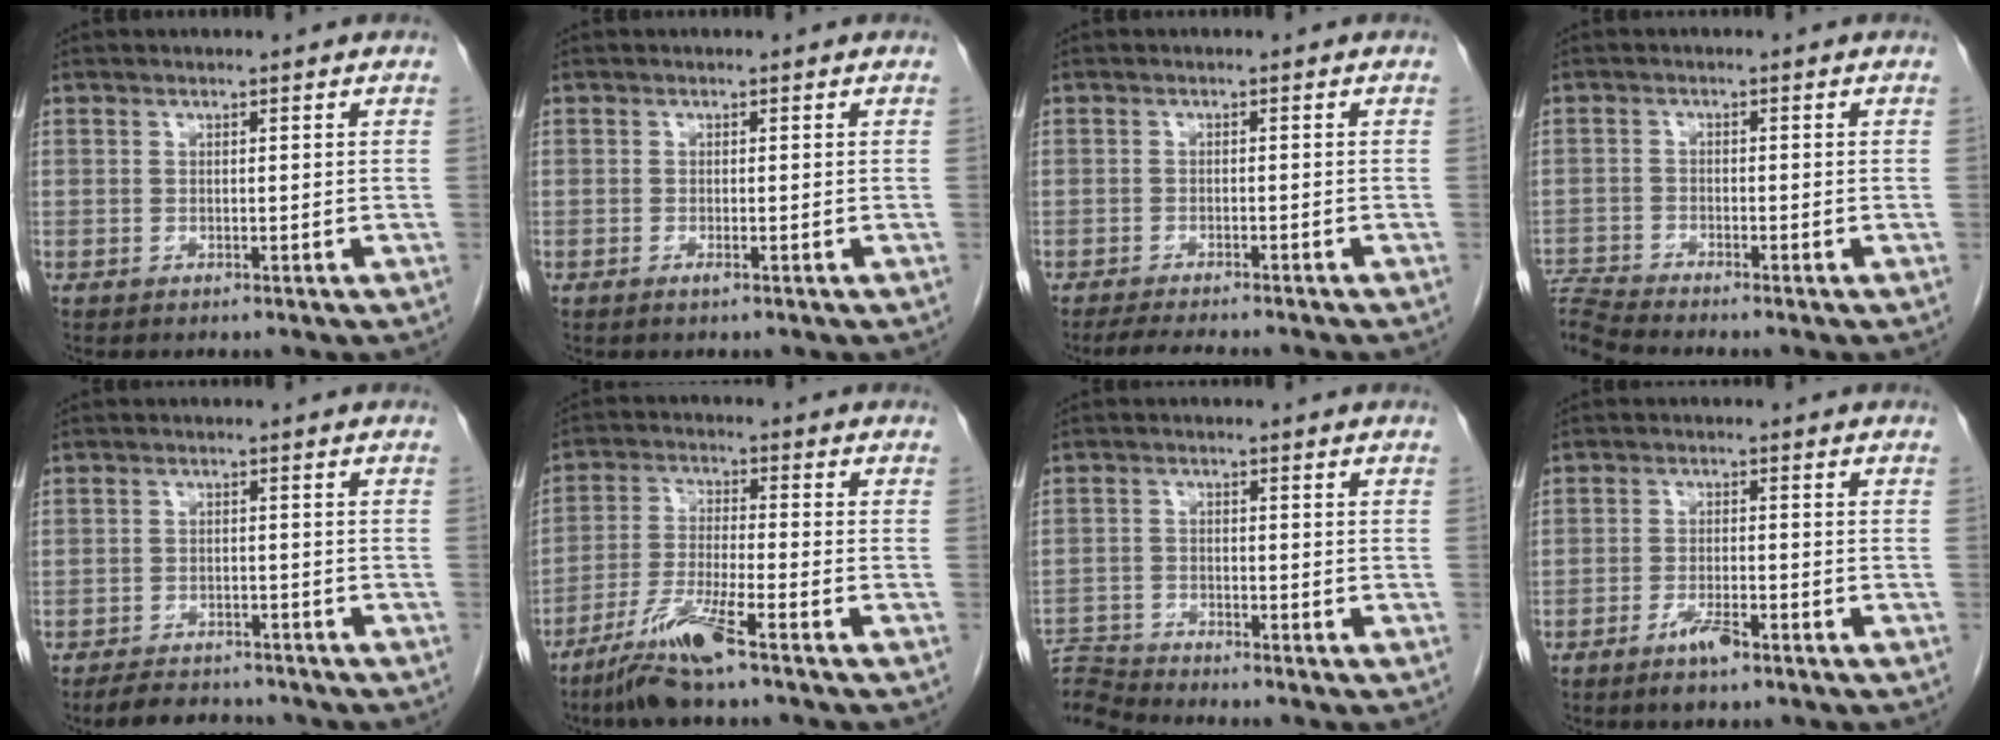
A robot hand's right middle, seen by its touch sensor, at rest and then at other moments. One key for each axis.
{"total": 0.7, "fx": -0.4, "fy": 0.0, "fz": 0.5, "tx": -0.011, "ty": -0.001, "tz": -0.007}
{"total": 7.0, "fx": -6.2, "fy": 0.4, "fz": 3.3, "tx": -0.048, "ty": -0.017, "tz": -0.092}
{"total": 5.0, "fx": -4.7, "fy": -1.7, "fz": 0.3, "tx": -0.015, "ty": -0.008, "tz": -0.092}
{"total": 6.4, "fx": -5.8, "fy": 2.1, "fz": 1.7, "tx": -0.029, "ty": -0.009, "tz": -0.083}
{"total": 8.7, "fx": -6.0, "fy": -0.1, "fz": 6.3, "tx": -0.132, "ty": -0.024, "tz": -0.118}
{"total": 5.6, "fx": -5.4, "fy": -1.4, "fz": -0.8, "tx": 0.010, "ty": 0.001, "tz": -0.101}
{"total": 3.7, "fx": -2.5, "fy": 0.7, "fz": 2.7, "tx": -0.052, "ty": -0.002, "tz": -0.044}